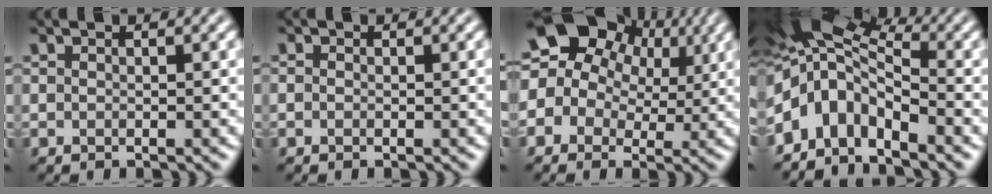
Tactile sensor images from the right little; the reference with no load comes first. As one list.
[{"total": 0.0}, {"total": 13.9, "force": [5.9, 10.5, 6.9], "torque": [-0.149, 0.060, 0.072]}, {"total": 9.3, "force": [-2.2, 5.3, 7.3], "torque": [-0.129, 0.013, -0.065]}]